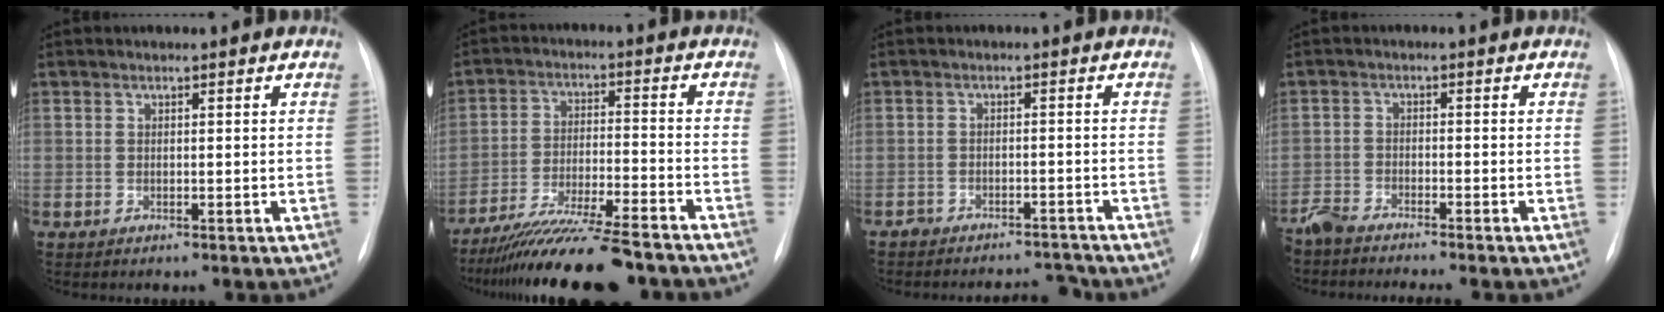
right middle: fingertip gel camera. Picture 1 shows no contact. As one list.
[{"total": 15.4, "force": [-13.4, 0.7, 7.6], "torque": [-0.131, -0.019, -0.220]}, {"total": 5.5, "force": [-5.3, 1.2, -0.2], "torque": [0.014, 0.013, -0.079]}, {"total": 6.1, "force": [-5.8, 0.0, 1.9], "torque": [-0.021, -0.015, -0.099]}]